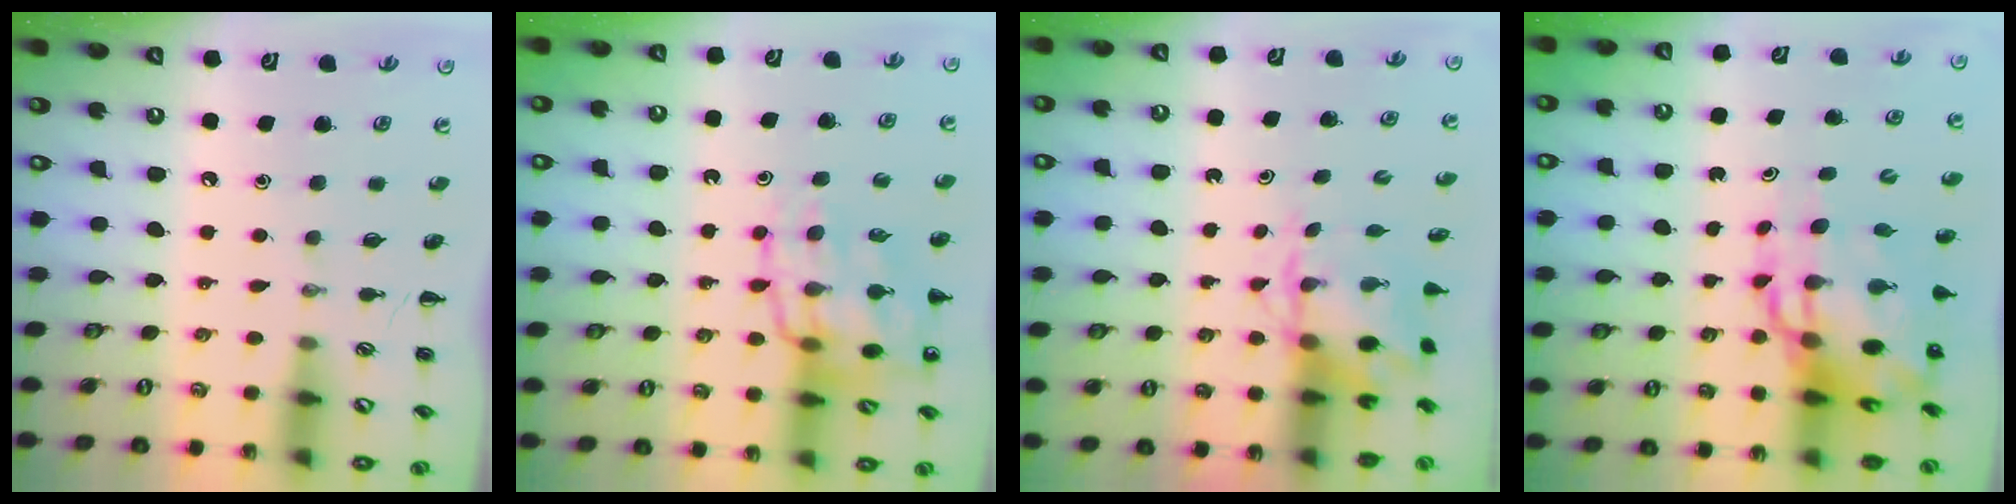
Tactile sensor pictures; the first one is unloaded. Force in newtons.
{"total": 19.8, "press": 19.4, "slide": 4.1}
{"total": 5.5, "press": 5.4, "slide": 0.7}
{"total": 11.7, "press": 11.2, "slide": 3.2}